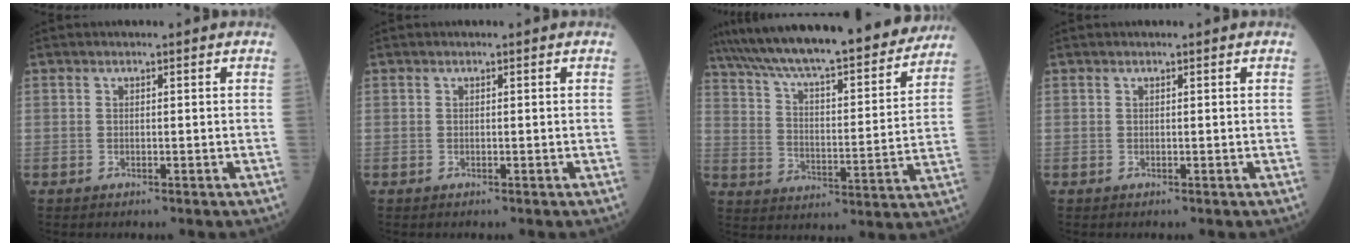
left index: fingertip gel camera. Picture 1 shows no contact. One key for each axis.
{"total": 0.0}
{"total": 28.2, "fx": 24.5, "fy": 4.0, "fz": 13.3, "tx": -0.226, "ty": -0.014, "tz": 0.346}
{"total": 0.0}